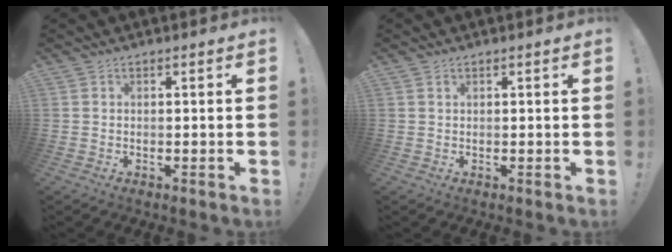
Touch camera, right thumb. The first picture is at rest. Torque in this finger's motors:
{"motor_torque": [-0.14, -0.01, -0.21, 0.07, -0.08]}